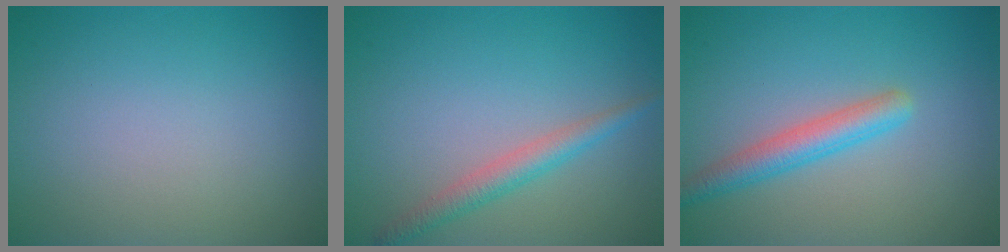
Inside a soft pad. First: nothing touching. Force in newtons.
{"total": 2.4, "press": 2.4, "slide": 0.1}
{"total": 3.0, "press": 3.0, "slide": 0.2}